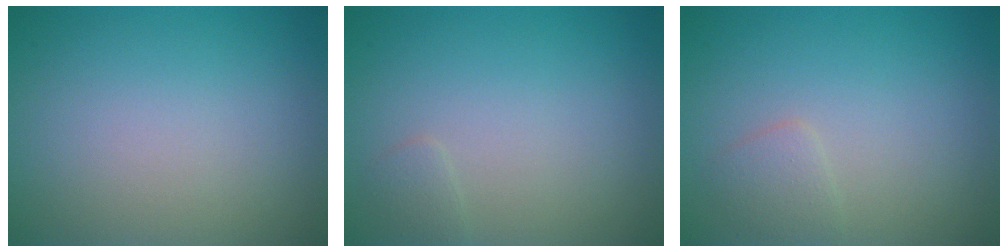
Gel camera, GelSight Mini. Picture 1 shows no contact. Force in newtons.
{"total": 0.8, "press": 0.8, "slide": 0.0}
{"total": 1.3, "press": 1.3, "slide": 0.1}